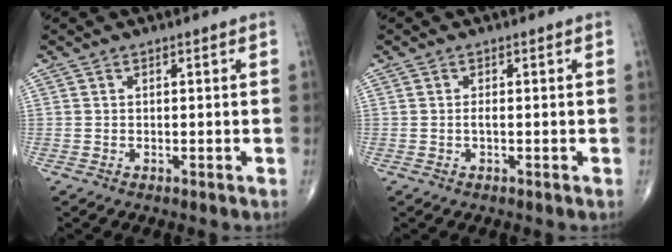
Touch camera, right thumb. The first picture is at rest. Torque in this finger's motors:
{"motor_torque": [-0.02, 0.15, 0.21, 0.06, -0.01]}